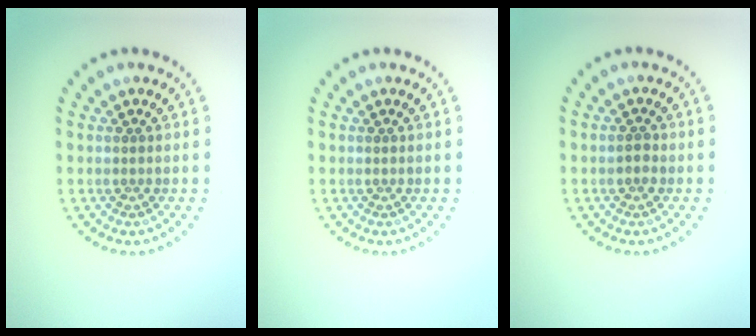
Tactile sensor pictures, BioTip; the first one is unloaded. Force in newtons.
{"total": 0.0}
{"total": 1.2, "press": 1.2, "slide": 0.1}